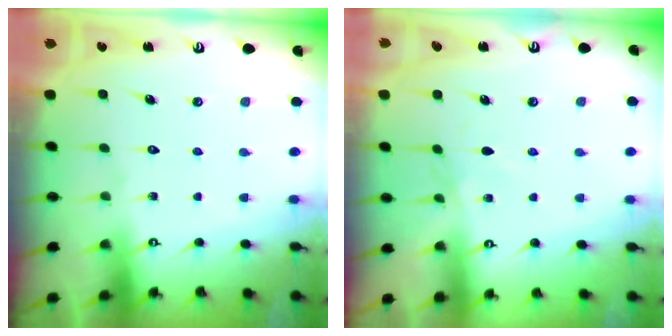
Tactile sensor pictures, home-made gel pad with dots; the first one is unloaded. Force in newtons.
{"total": 2.1, "press": 2.1, "slide": 0.5}